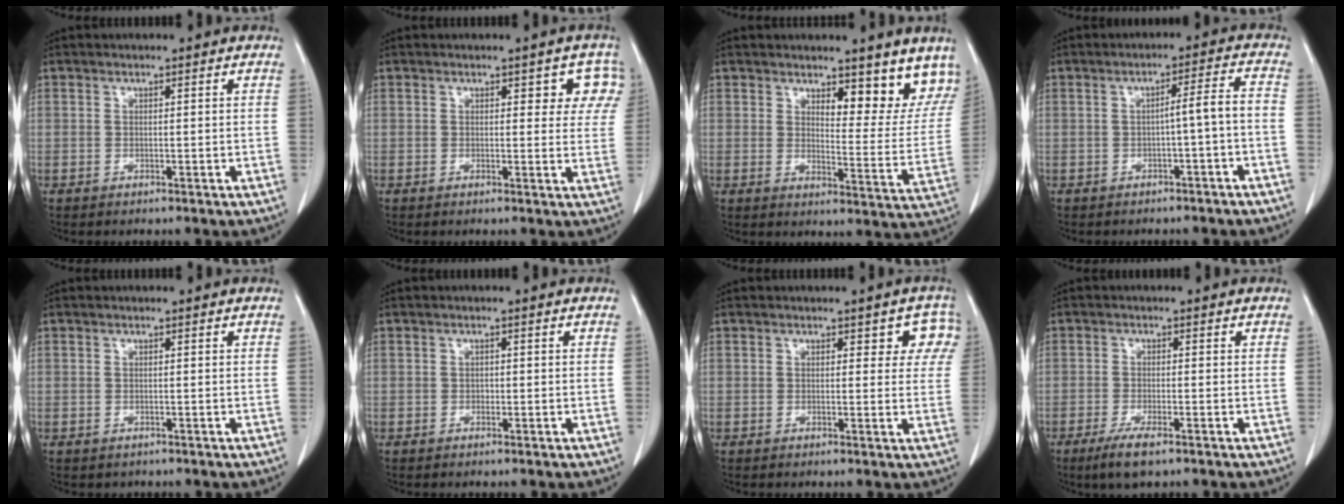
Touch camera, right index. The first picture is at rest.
{"total": 4.7, "force": [2.4, 2.8, 2.9], "torque": [-0.004, 0.002, 0.015]}
{"total": 9.7, "force": [8.0, 2.9, 4.7], "torque": [-0.033, -0.032, 0.089]}
{"total": 4.2, "force": [-1.6, -0.1, 3.8], "torque": [-0.052, 0.015, -0.023]}
{"total": 0.6, "force": [-0.3, 0.5, -0.1], "torque": [-0.001, 0.005, -0.004]}
{"total": 0.6, "force": [-0.2, 0.5, 0.2], "torque": [0.000, 0.003, -0.006]}
{"total": 4.2, "force": [2.4, 2.7, 2.2], "torque": [0.005, 0.003, 0.014]}
{"total": 4.5, "force": [-2.9, 0.7, 3.4], "torque": [-0.067, -0.010, -0.050]}